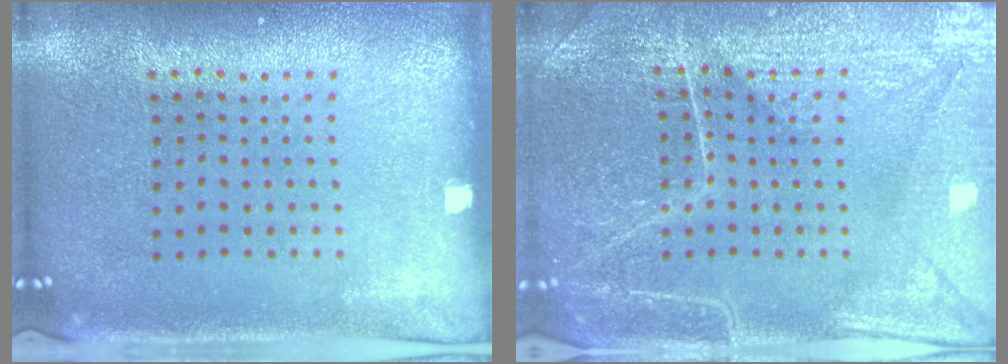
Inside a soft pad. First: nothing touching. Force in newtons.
{"total": 4.3, "press": 4.2, "slide": 1.1}